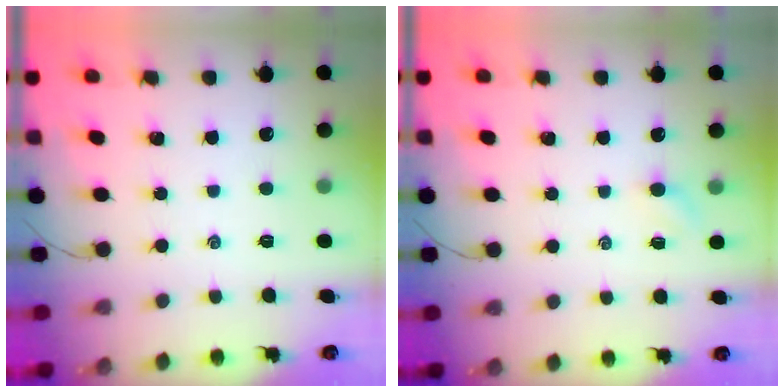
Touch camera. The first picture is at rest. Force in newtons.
{"total": 2.5, "press": 2.4, "slide": 0.8}